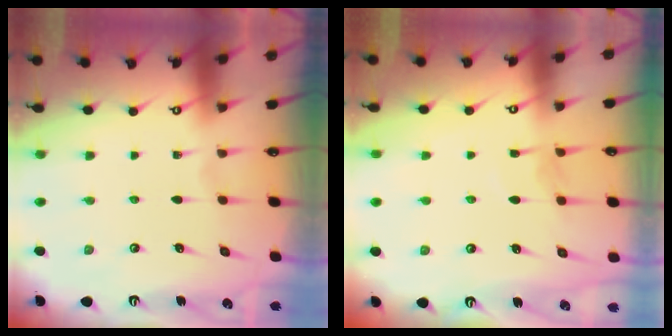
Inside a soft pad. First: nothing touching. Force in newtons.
{"total": 8.1, "press": 8.1, "slide": 0.6}